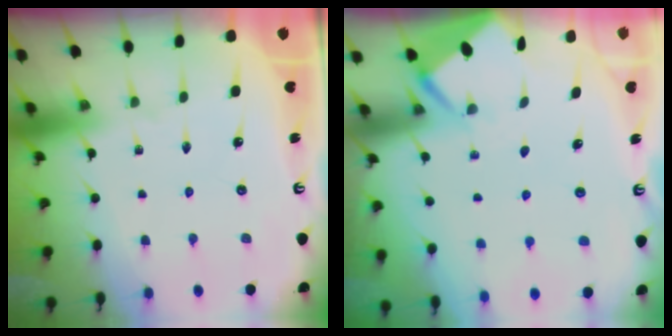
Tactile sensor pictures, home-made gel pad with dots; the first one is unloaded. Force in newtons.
{"total": 2.6, "press": 2.6, "slide": 0.3}